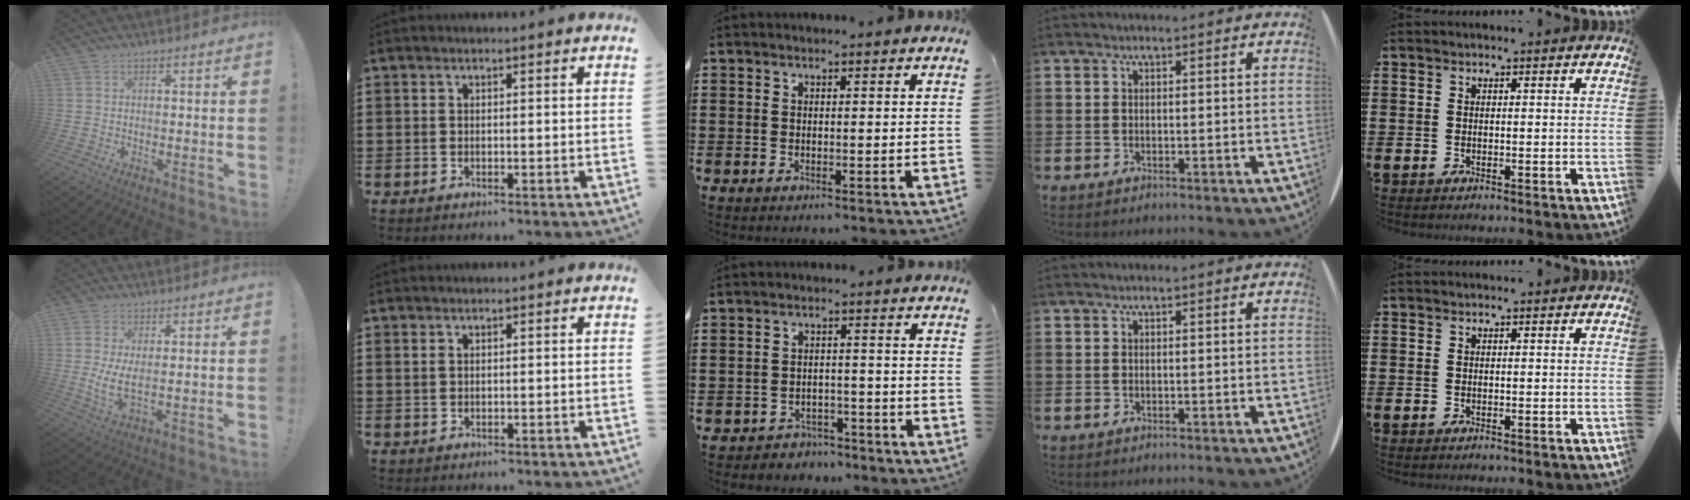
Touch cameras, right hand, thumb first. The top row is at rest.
{"thumb": {"total": 6.2, "force": [1.0, 2.6, 5.5], "torque": [-0.093, -0.014, 0.020]}, "index": {"total": 0.7, "force": [0.5, 0.4, 0.3], "torque": [-0.007, 0.002, 0.009]}, "middle": {"total": 2.7, "force": [-2.7, 0.5, -0.3], "torque": [-0.004, 0.002, -0.060]}}